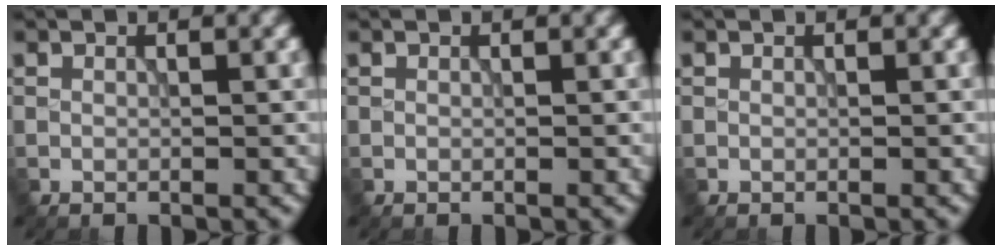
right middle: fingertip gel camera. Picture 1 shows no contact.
{"total": 0.0}
{"total": 0.0}